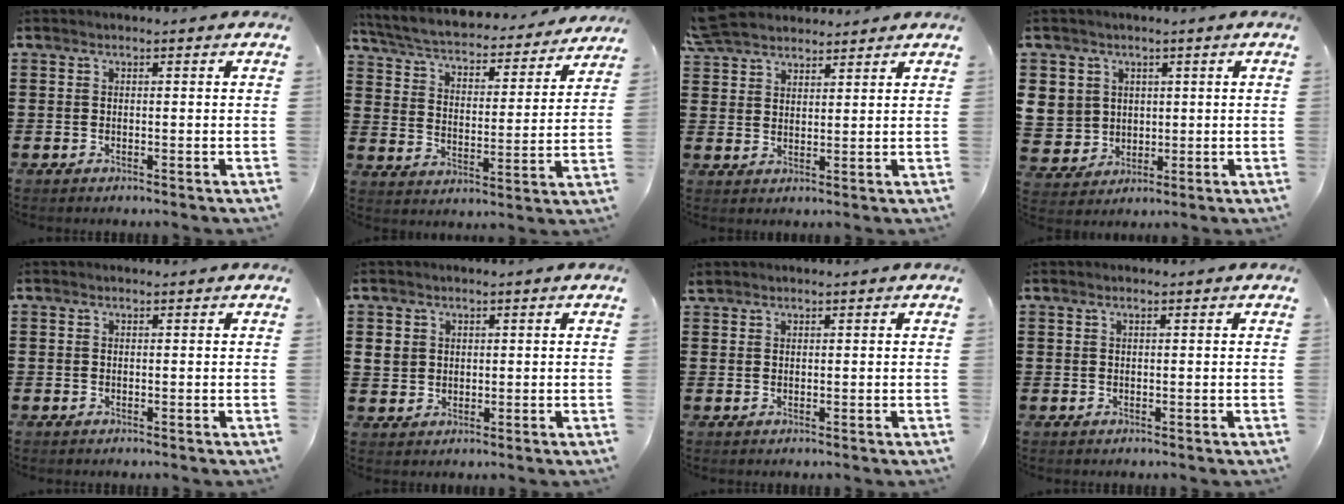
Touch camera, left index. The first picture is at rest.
{"total": 4.1, "force": [3.9, 0.4, 1.4], "torque": [-0.048, -0.032, 0.058]}
{"total": 5.9, "force": [5.4, 1.8, 1.3], "torque": [-0.045, -0.005, 0.106]}
{"total": 5.6, "force": [1.8, 5.3, 0.2], "torque": [-0.043, 0.004, 0.035]}
{"total": 0.0}
{"total": 2.6, "force": [0.9, 2.4, 0.7], "torque": [-0.025, 0.009, 0.015]}
{"total": 0.9, "force": [0.8, 0.3, 0.1], "torque": [-0.005, 0.001, 0.016]}
{"total": 0.6, "force": [0.3, 0.0, 0.5], "torque": [-0.010, -0.001, 0.006]}